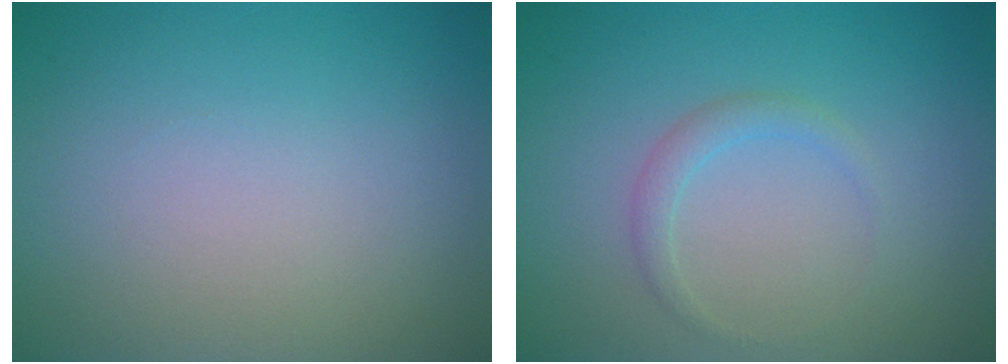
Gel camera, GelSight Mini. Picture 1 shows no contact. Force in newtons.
{"total": 1.3, "press": 1.3, "slide": 0.1}